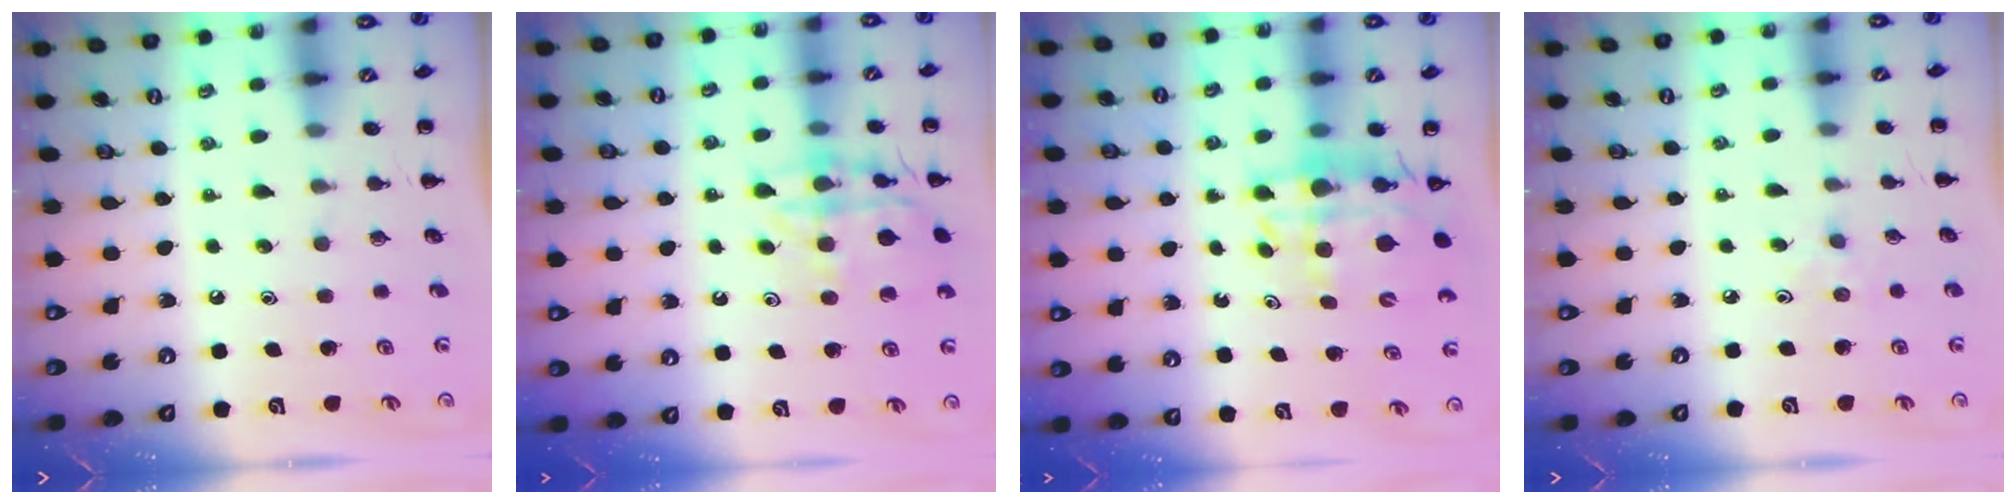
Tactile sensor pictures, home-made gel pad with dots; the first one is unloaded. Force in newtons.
{"total": 14.8, "press": 14.7, "slide": 0.9}
{"total": 12.2, "press": 11.5, "slide": 4.0}
{"total": 2.5, "press": 2.3, "slide": 1.0}